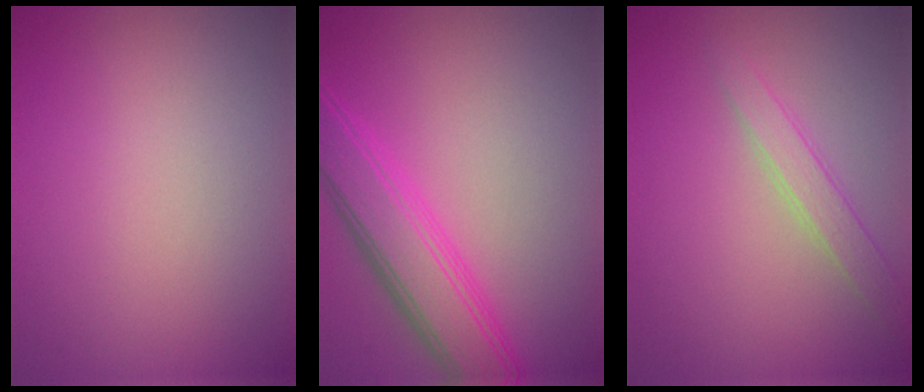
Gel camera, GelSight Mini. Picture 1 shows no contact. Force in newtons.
{"total": 5.7, "press": 5.7, "slide": 0.3}
{"total": 2.0, "press": 2.0, "slide": 0.1}